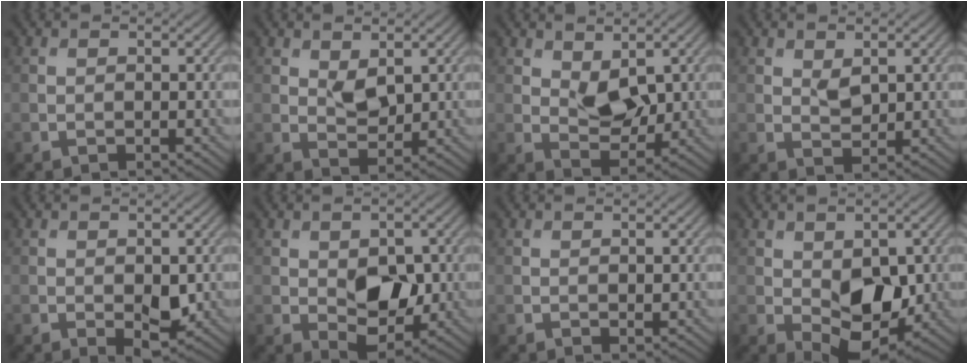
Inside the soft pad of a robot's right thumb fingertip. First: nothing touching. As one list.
[{"total": 3.2, "force": [1.3, 1.8, 2.3], "torque": [-0.045, -0.006, 0.027]}, {"total": 4.7, "force": [1.7, 2.8, 3.4], "torque": [-0.065, -0.010, 0.031]}, {"total": 2.2, "force": [0.9, 1.2, 1.6], "torque": [-0.031, -0.006, 0.020]}, {"total": 3.3, "force": [-0.6, 1.5, 2.9], "torque": [-0.042, -0.010, -0.004]}, {"total": 6.6, "force": [-0.3, 4.2, 5.1], "torque": [-0.086, -0.011, 0.000]}, {"total": 0.6, "force": [0.1, 0.3, 0.6], "torque": [-0.006, -0.003, 0.000]}, {"total": 8.7, "force": [-0.9, 5.2, 6.9], "torque": [-0.112, -0.018, -0.005]}]